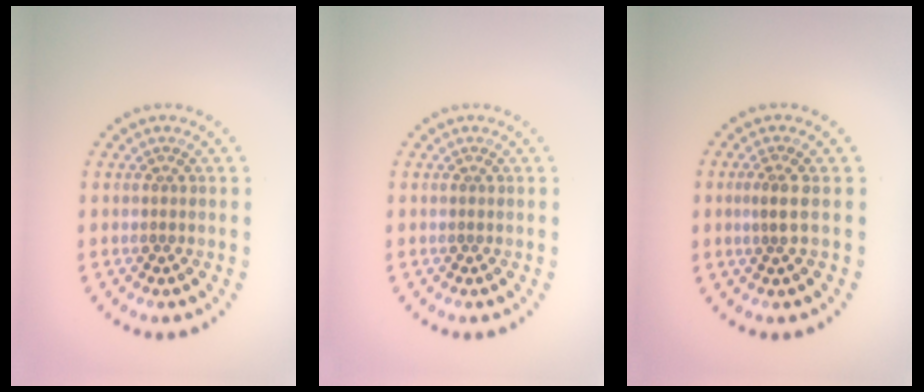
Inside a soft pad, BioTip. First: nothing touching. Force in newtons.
{"total": 0.0}
{"total": 1.7, "press": 1.3, "slide": 1.2}